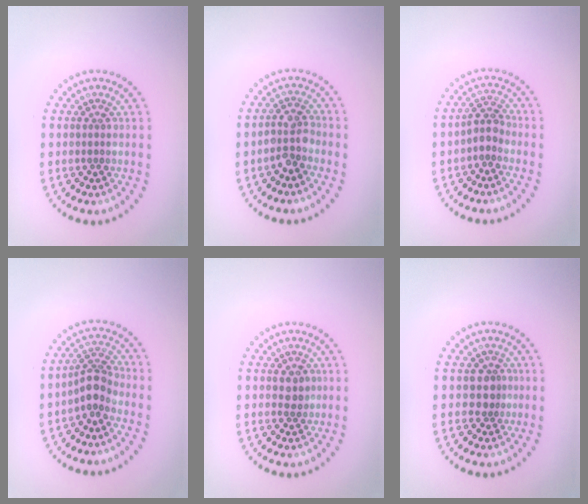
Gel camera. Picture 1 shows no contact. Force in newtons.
{"total": 2.5, "press": 2.1, "slide": 1.3}
{"total": 1.9, "press": 1.6, "slide": 1.0}
{"total": 2.9, "press": 2.2, "slide": 1.9}
{"total": 1.4, "press": 1.4, "slide": 0.4}
{"total": 1.9, "press": 1.5, "slide": 1.2}